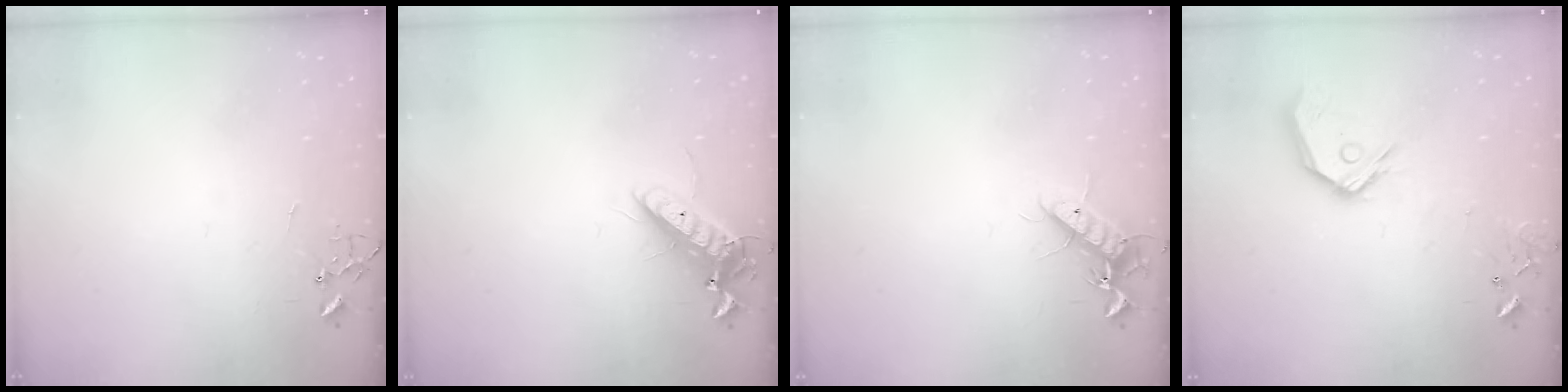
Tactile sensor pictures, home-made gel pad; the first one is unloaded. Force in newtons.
{"total": 13.1, "press": 12.9, "slide": 2.5}
{"total": 11.0, "press": 10.9, "slide": 1.9}
{"total": 14.2, "press": 14.0, "slide": 2.3}